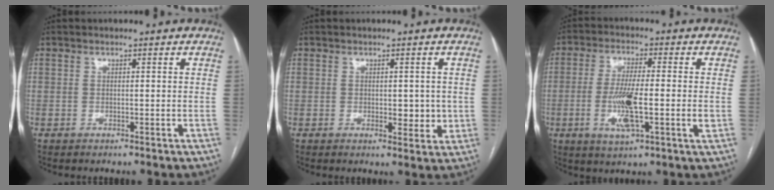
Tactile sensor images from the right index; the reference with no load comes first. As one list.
[{"total": 3.8, "force": [0.1, 2.2, 3.1], "torque": [-0.033, -0.002, 0.007]}, {"total": 9.5, "force": [-1.6, 1.3, 9.3], "torque": [-0.178, -0.005, -0.030]}]